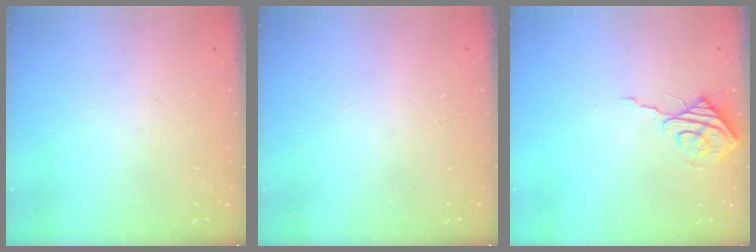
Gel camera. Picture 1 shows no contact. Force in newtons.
{"total": 0.0}
{"total": 8.0, "press": 8.0, "slide": 0.3}